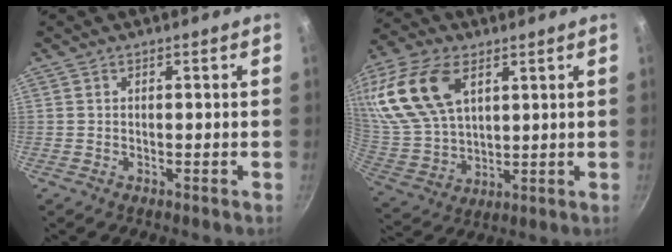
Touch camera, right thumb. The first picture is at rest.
{"total": 22.5, "force": [9.4, 13.6, 15.3], "torque": [-0.327, 0.001, 0.189]}